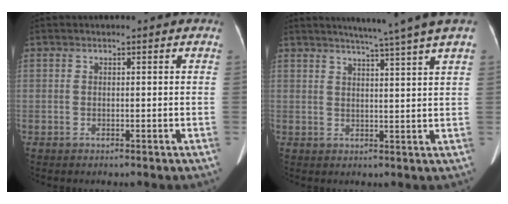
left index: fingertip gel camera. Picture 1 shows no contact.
{"total": 7.9, "force": [6.3, -1.3, 4.7], "torque": [-0.070, 0.006, 0.073]}